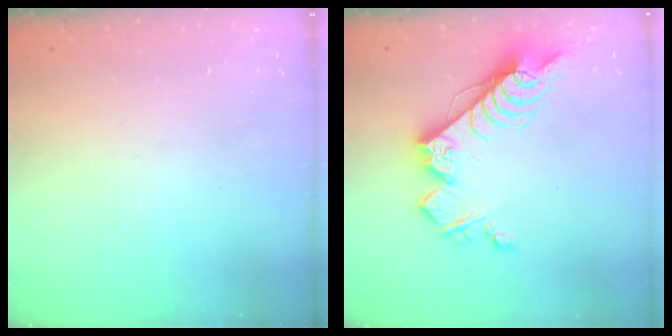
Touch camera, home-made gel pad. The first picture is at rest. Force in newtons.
{"total": 14.6, "press": 14.5, "slide": 1.0}